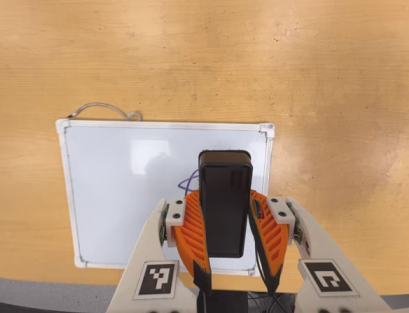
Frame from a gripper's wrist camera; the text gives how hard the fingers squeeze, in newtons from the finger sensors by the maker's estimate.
{"total": 7.9, "left": 6.0, "right": 9.8}